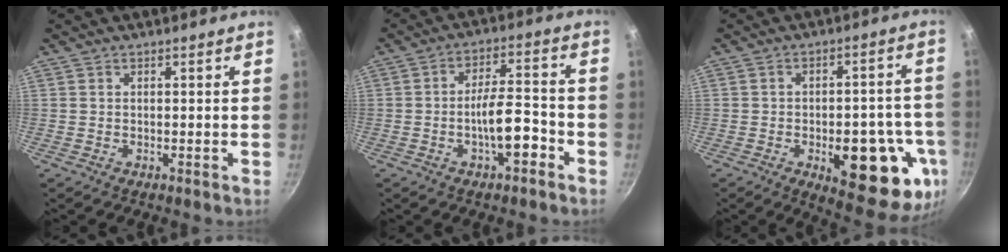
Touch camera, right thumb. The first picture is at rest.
{"total": 8.7, "force": [-3.6, 2.9, 7.3], "torque": [-0.105, 0.037, -0.059]}
{"total": 19.6, "force": [-6.4, 8.5, 16.5], "torque": [-0.154, 0.011, -0.078]}